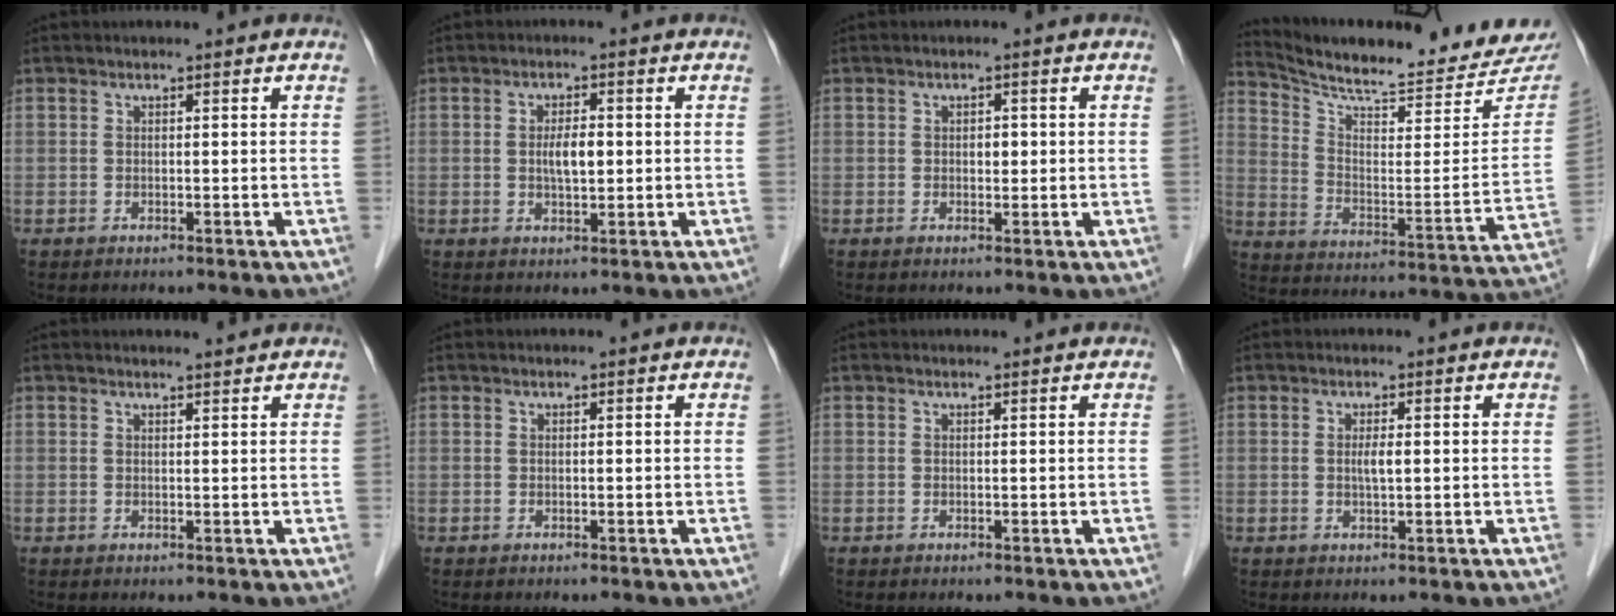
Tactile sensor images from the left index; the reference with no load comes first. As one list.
[{"total": 3.5, "force": [-0.3, 1.1, 3.3], "torque": [-0.058, -0.004, -0.006]}, {"total": 1.3, "force": [-0.4, 0.8, 1.0], "torque": [-0.012, -0.004, -0.007]}, {"total": 22.9, "force": [21.7, 2.8, 6.8], "torque": [-0.111, -0.090, 0.290]}, {"total": 1.5, "force": [1.4, 0.0, 0.3], "torque": [-0.009, -0.003, 0.019]}, {"total": 0.0}, {"total": 0.7, "force": [0.7, 0.0, 0.1], "torque": [-0.009, 0.005, 0.006]}, {"total": 1.6, "force": [-0.3, 0.1, 1.5], "torque": [-0.031, -0.005, -0.005]}]